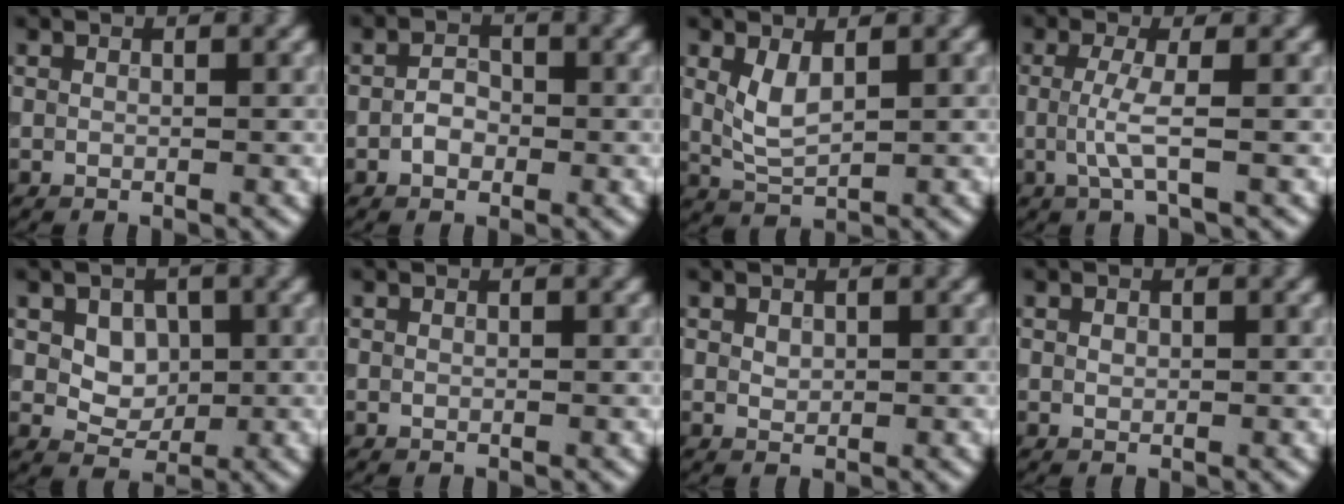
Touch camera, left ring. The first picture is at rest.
{"total": 1.8, "force": [-0.7, 1.3, 1.1], "torque": [-0.019, 0.004, -0.016]}
{"total": 2.9, "force": [0.9, 1.3, 2.4], "torque": [-0.055, -0.002, 0.023]}
{"total": 2.7, "force": [-0.2, 0.5, 2.6], "torque": [-0.056, -0.005, -0.006]}
{"total": 2.9, "force": [0.5, 2.3, 1.7], "torque": [-0.024, -0.003, 0.008]}
{"total": 0.0}
{"total": 0.8, "force": [0.3, 0.6, 0.4], "torque": [-0.008, -0.002, 0.008]}
{"total": 0.6, "force": [0.1, 0.4, 0.4], "torque": [-0.006, 0.000, 0.003]}